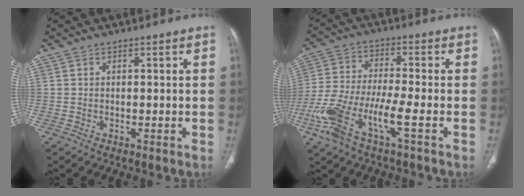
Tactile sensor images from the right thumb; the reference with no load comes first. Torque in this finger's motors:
{"motor_torque": [0.96, 0.93, 0.81, 0.22, 0.21]}